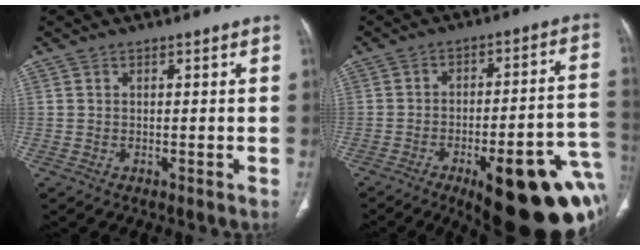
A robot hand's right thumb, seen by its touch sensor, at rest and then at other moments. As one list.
[{"total": 26.8, "force": [-11.0, 8.3, 23.0], "torque": [-0.222, 0.047, -0.139]}]